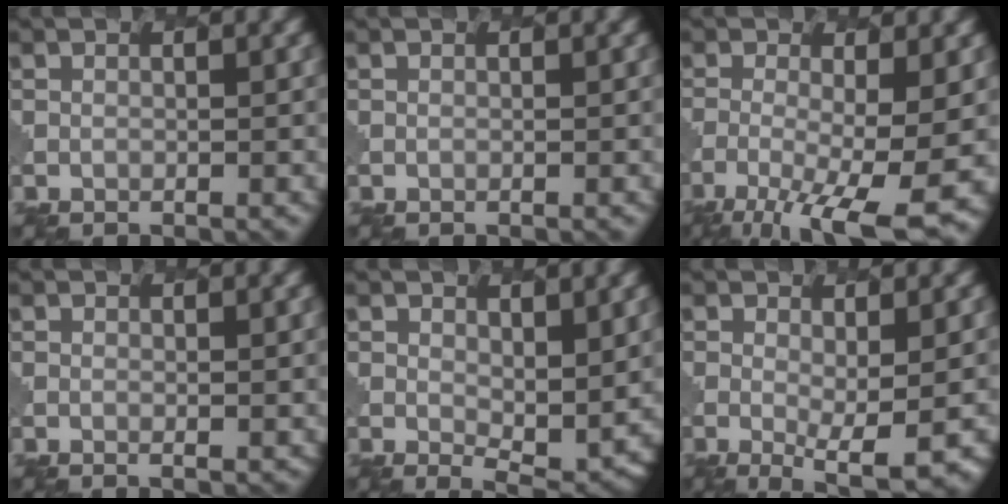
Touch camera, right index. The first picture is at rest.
{"total": 0.0}
{"total": 10.3, "force": [-4.6, 3.1, 8.7], "torque": [-0.158, -0.023, -0.072]}
{"total": 0.6, "force": [0.2, 0.1, 0.6], "torque": [-0.011, -0.005, 0.004]}
{"total": 3.8, "force": [1.2, 1.8, 3.2], "torque": [-0.050, -0.015, 0.026]}
{"total": 4.1, "force": [-0.5, 0.8, 4.0], "torque": [-0.065, -0.018, -0.003]}